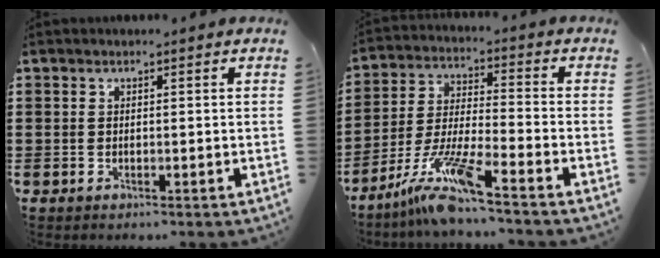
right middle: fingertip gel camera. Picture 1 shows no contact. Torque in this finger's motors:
{"motor_torque": [1.16, -0.98, 0.26, 0.17]}